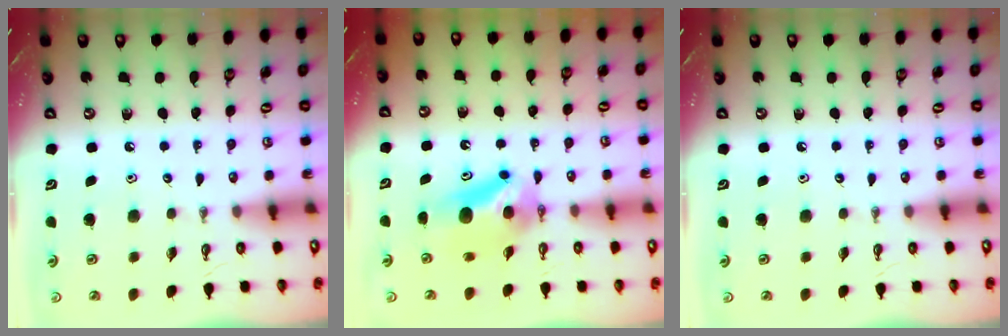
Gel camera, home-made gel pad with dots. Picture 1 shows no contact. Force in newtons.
{"total": 8.1, "press": 5.8, "slide": 5.7}
{"total": 0.0}